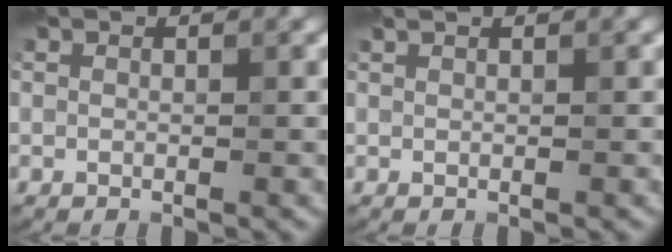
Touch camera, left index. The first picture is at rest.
{"total": 0.8, "force": [0.6, 0.2, 0.4], "torque": [-0.005, -0.002, 0.005]}